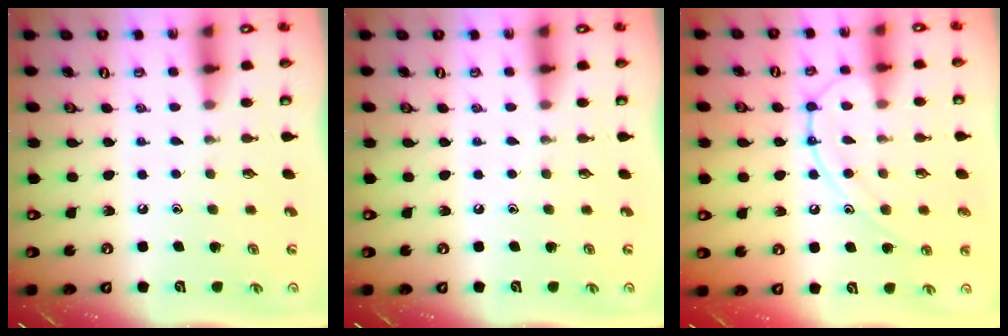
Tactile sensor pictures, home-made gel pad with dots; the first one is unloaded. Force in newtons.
{"total": 0.0}
{"total": 13.1, "press": 13.1, "slide": 1.1}